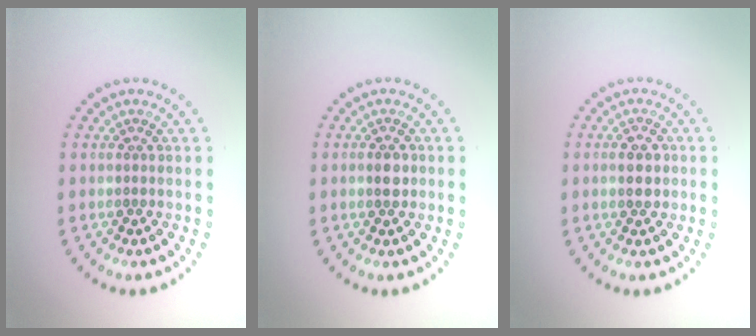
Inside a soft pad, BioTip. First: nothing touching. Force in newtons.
{"total": 1.5, "press": 1.5, "slide": 0.3}
{"total": 2.5, "press": 2.5, "slide": 0.0}